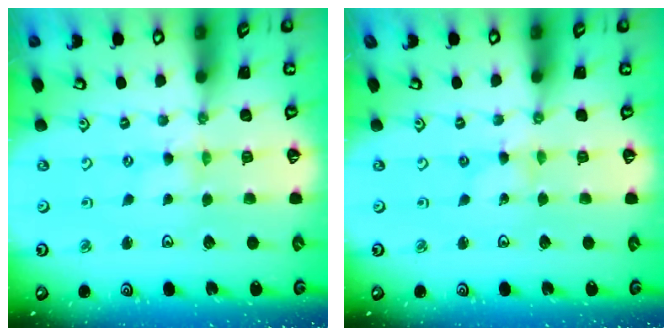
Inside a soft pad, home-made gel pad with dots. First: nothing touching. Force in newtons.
{"total": 0.0}